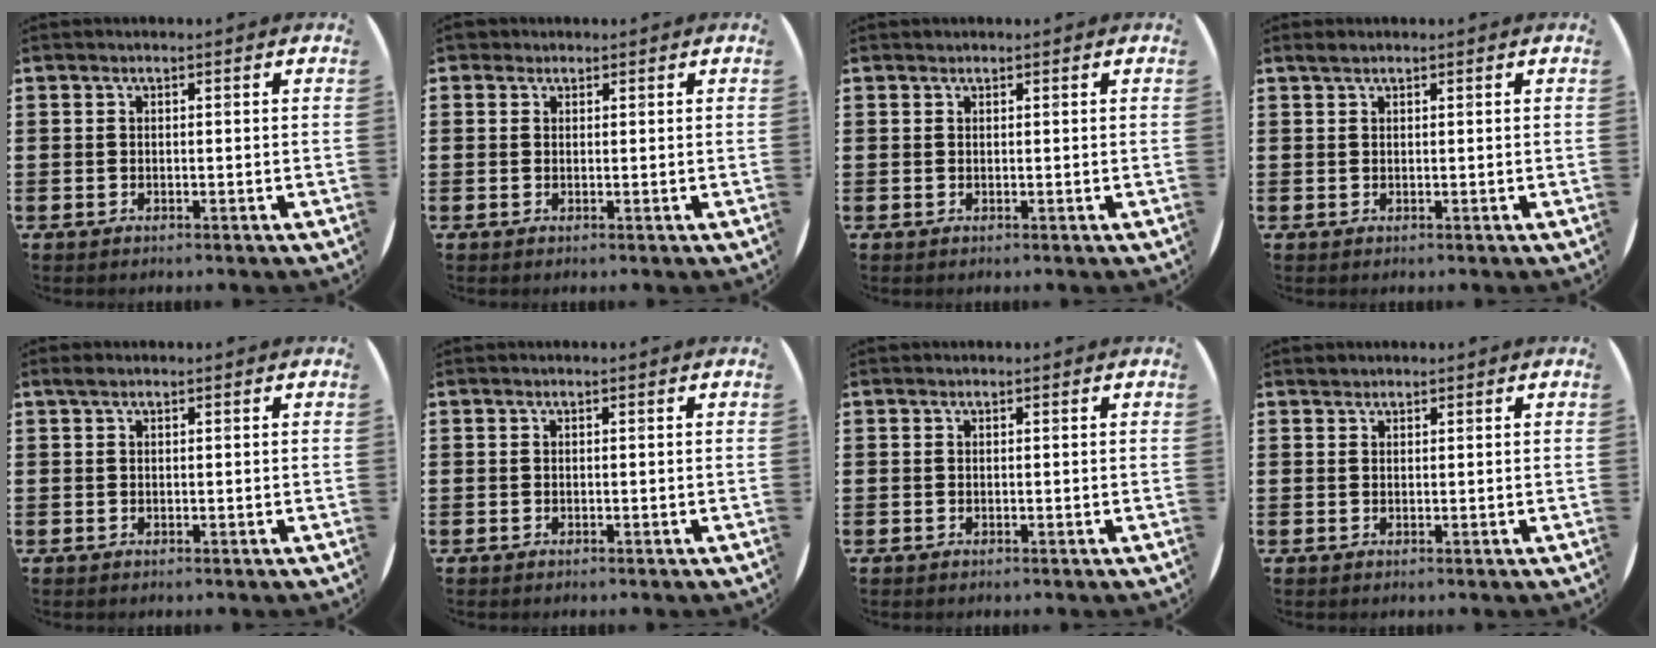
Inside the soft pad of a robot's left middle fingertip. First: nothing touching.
{"total": 1.2, "force": [1.0, 0.7, 0.1], "torque": [0.004, 0.003, 0.016]}
{"total": 0.0}
{"total": 0.7, "force": [0.7, 0.2, 0.1], "torque": [-0.003, 0.001, 0.013]}
{"total": 0.8, "force": [0.6, 0.3, 0.4], "torque": [-0.007, 0.004, 0.009]}
{"total": 0.0}
{"total": 0.0}
{"total": 0.8, "force": [0.8, 0.2, -0.2], "torque": [0.003, 0.003, 0.015]}